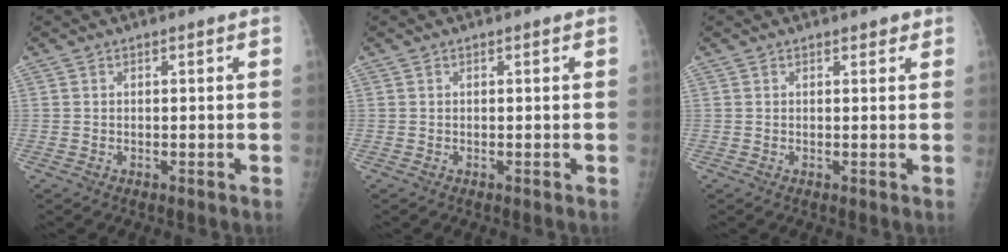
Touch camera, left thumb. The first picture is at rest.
{"total": 0.0}
{"total": 1.1, "force": [0.8, 0.6, 0.5], "torque": [0.002, -0.004, 0.007]}